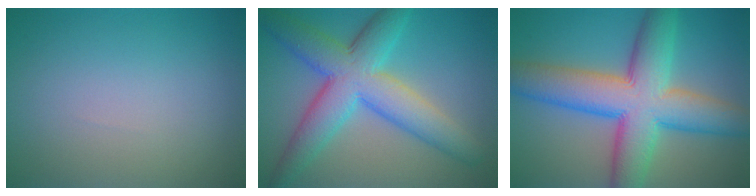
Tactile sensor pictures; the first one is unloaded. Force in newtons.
{"total": 8.7, "press": 8.7, "slide": 0.2}
{"total": 11.2, "press": 11.2, "slide": 0.5}